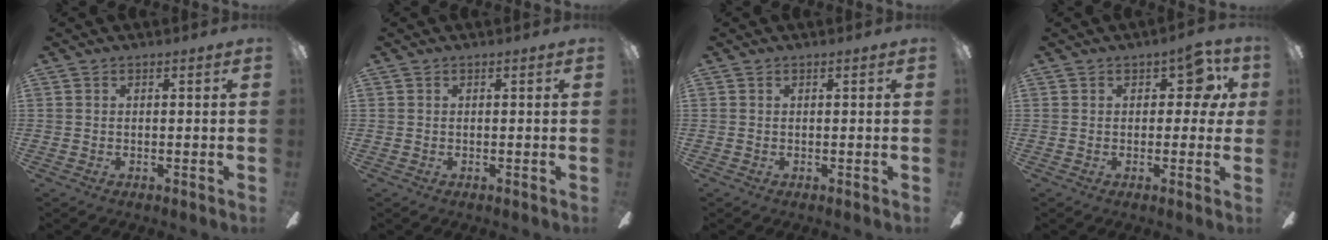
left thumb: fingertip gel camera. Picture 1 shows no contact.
{"total": 0.0}
{"total": 0.0}
{"total": 6.8, "force": [2.4, 4.0, 4.9], "torque": [-0.056, -0.001, 0.038]}